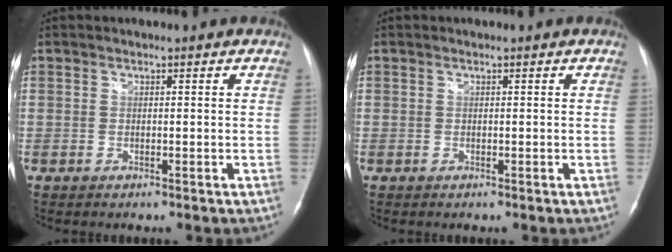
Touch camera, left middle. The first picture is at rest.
{"total": 0.0}